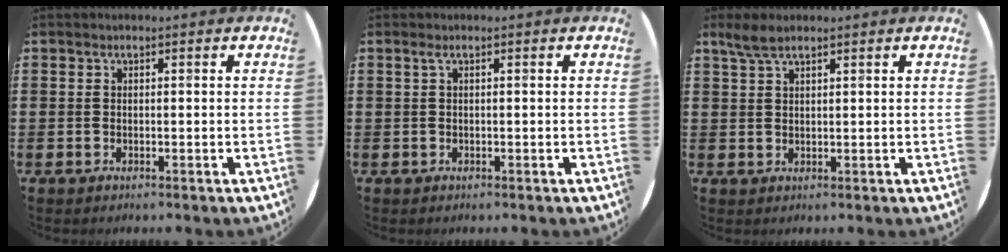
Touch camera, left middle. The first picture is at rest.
{"total": 0.5, "force": [0.0, -0.1, 0.5], "torque": [-0.007, -0.001, 0.000]}
{"total": 2.7, "force": [2.1, 0.6, 1.5], "torque": [-0.034, 0.004, 0.039]}